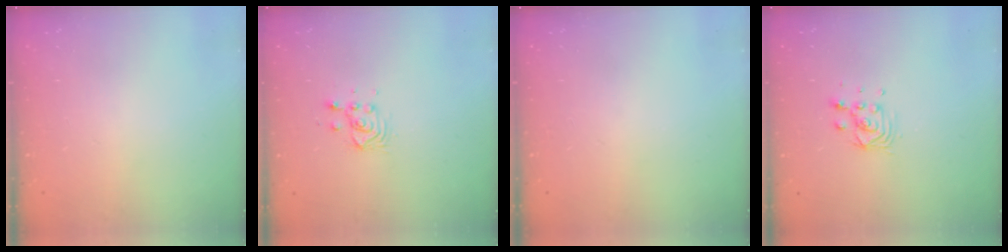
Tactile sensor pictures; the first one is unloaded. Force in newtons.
{"total": 3.4, "press": 3.4, "slide": 0.4}
{"total": 0.0}
{"total": 4.9, "press": 4.9, "slide": 0.4}